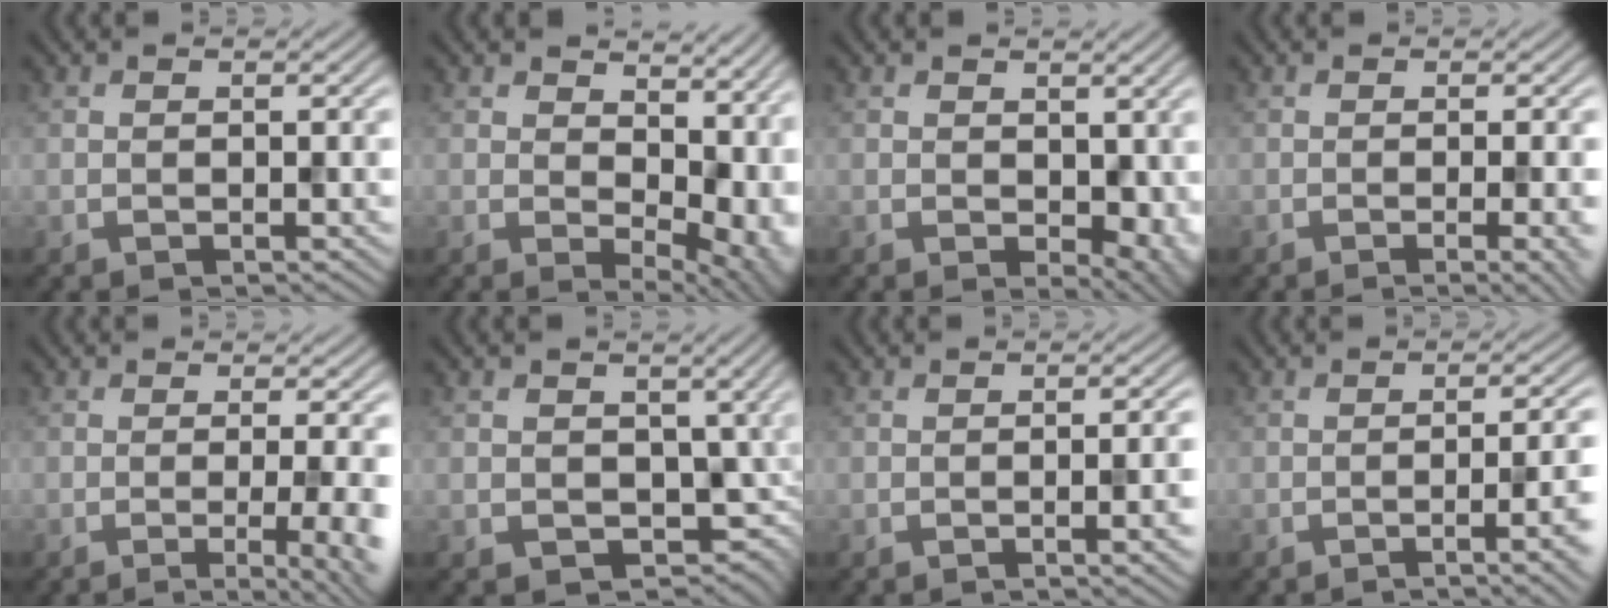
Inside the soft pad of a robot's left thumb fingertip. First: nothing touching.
{"total": 10.7, "force": [3.0, 6.7, 7.8], "torque": [-0.085, -0.023, 0.073]}
{"total": 4.6, "force": [0.2, 3.0, 3.5], "torque": [-0.053, -0.018, 0.013]}
{"total": 3.0, "force": [-0.9, 0.1, 2.8], "torque": [-0.033, 0.001, -0.014]}
{"total": 6.8, "force": [-1.3, 1.6, 6.5], "torque": [-0.066, 0.000, -0.013]}
{"total": 5.4, "force": [0.5, 4.1, 3.4], "torque": [-0.070, -0.020, 0.002]}
{"total": 3.3, "force": [-0.8, 0.3, 3.2], "torque": [-0.039, 0.001, -0.009]}
{"total": 5.7, "force": [-2.0, 0.9, 5.3], "torque": [-0.062, -0.002, -0.029]}